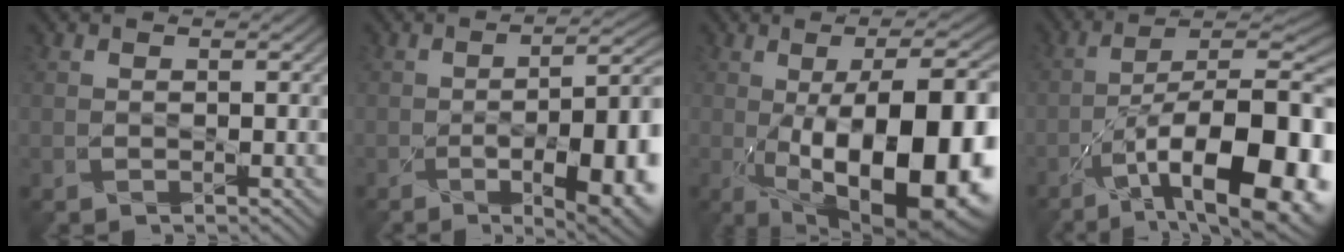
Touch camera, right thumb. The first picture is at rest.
{"total": 13.9, "force": [-5.3, 5.0, 11.9], "torque": [-0.152, -0.007, -0.072]}
{"total": 19.8, "force": [-4.6, 8.0, 17.5], "torque": [-0.237, -0.003, -0.074]}
{"total": 17.8, "force": [-9.2, 6.7, 13.7], "torque": [-0.196, -0.014, -0.151]}